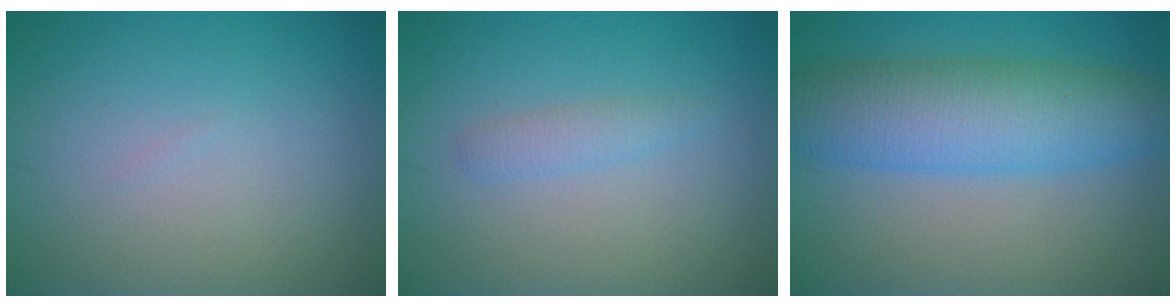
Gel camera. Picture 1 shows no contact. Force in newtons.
{"total": 1.3, "press": 1.3, "slide": 0.0}
{"total": 8.0, "press": 8.0, "slide": 0.1}